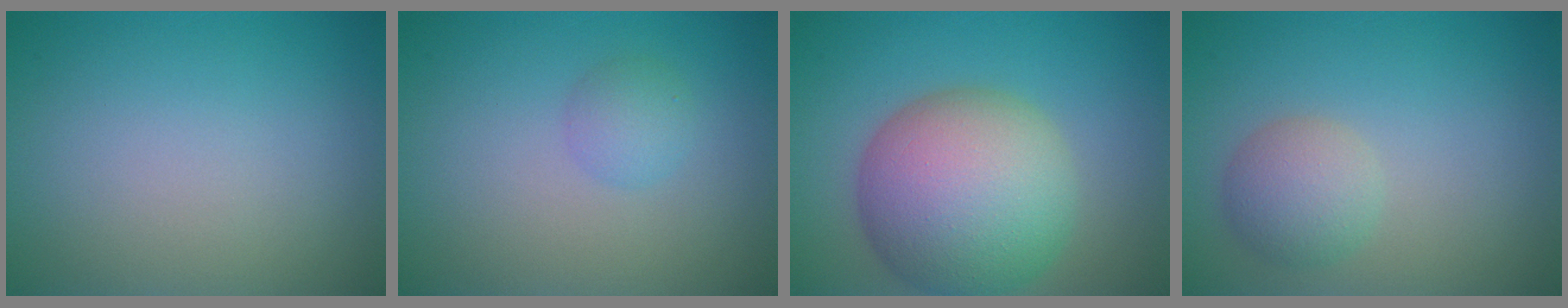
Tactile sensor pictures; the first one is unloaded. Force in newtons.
{"total": 1.7, "press": 1.7, "slide": 0.1}
{"total": 11.3, "press": 11.3, "slide": 0.4}
{"total": 2.7, "press": 2.7, "slide": 0.2}